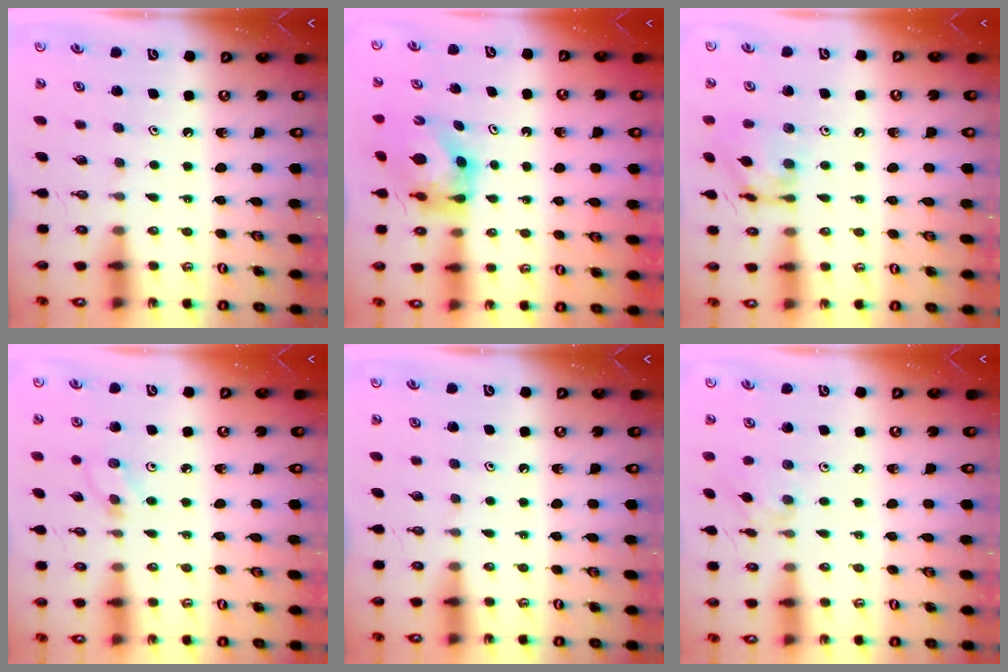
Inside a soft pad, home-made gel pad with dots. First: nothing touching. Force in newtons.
{"total": 6.0, "press": 6.0, "slide": 0.3}
{"total": 13.1, "press": 13.1, "slide": 1.1}
{"total": 4.1, "press": 4.1, "slide": 0.5}
{"total": 0.0}
{"total": 3.4, "press": 3.4, "slide": 0.4}